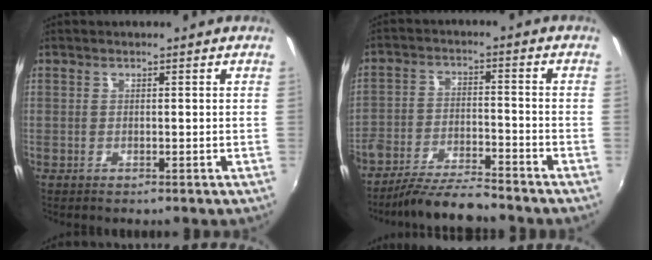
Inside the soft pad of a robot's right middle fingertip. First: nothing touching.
{"total": 10.5, "force": [-9.4, 1.3, 4.4], "torque": [-0.102, -0.013, -0.167]}